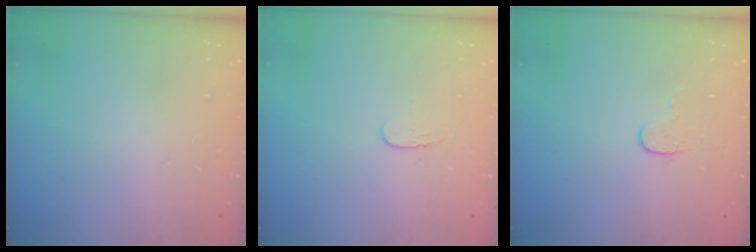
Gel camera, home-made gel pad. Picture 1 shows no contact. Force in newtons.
{"total": 3.9, "press": 3.8, "slide": 0.4}
{"total": 4.7, "press": 4.7, "slide": 0.5}